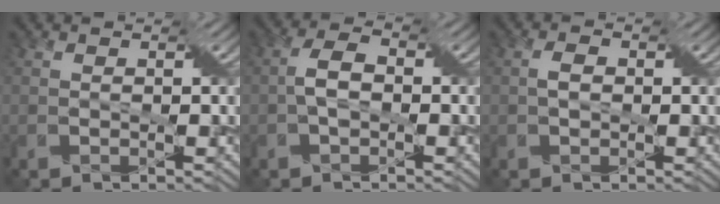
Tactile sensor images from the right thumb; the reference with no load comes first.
{"total": 3.2, "force": [-0.5, 1.8, 2.6], "torque": [-0.057, 0.009, -0.013]}
{"total": 1.6, "force": [-0.1, 1.0, 1.2], "torque": [-0.025, 0.003, -0.003]}